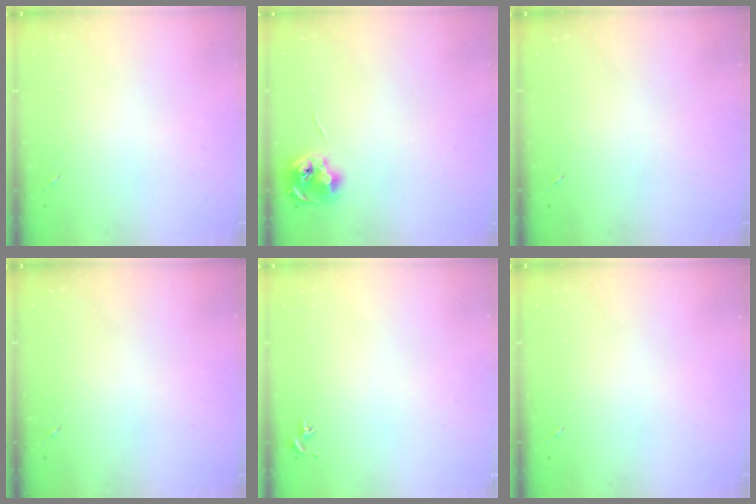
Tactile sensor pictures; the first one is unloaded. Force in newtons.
{"total": 8.4, "press": 8.4, "slide": 0.4}
{"total": 0.0}
{"total": 0.0}
{"total": 0.8, "press": 0.7, "slide": 0.3}
{"total": 0.0}